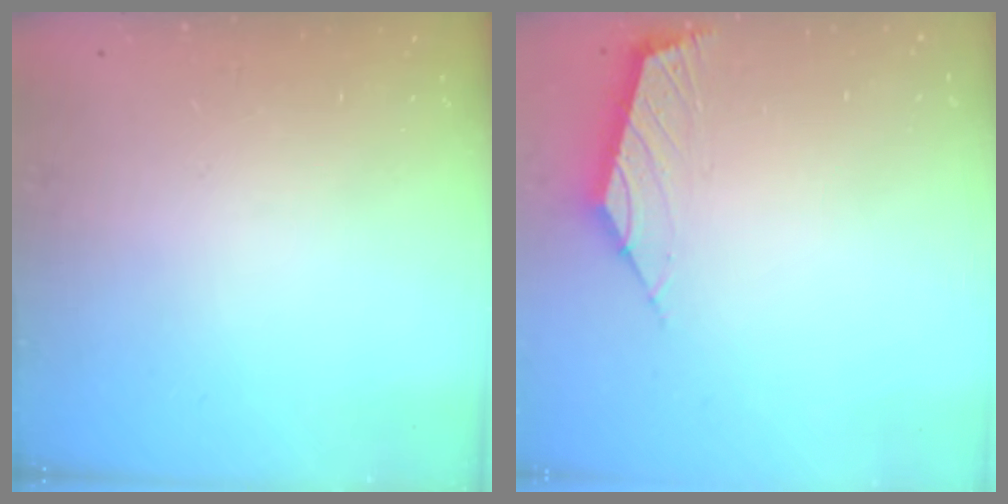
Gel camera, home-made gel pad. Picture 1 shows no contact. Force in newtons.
{"total": 2.5, "press": 2.5, "slide": 0.6}